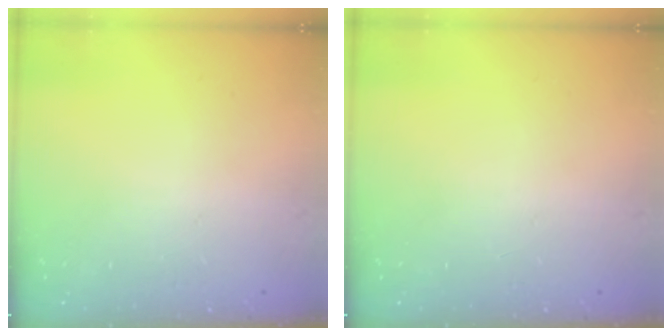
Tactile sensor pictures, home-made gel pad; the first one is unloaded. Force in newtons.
{"total": 0.0}